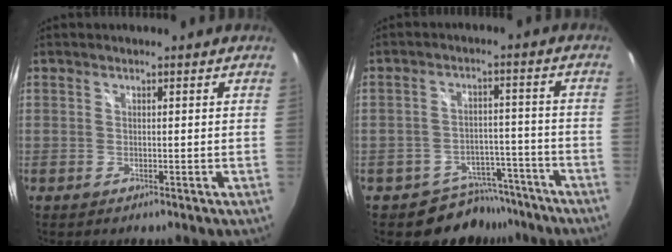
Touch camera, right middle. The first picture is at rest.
{"total": 9.0, "force": [-7.3, 5.2, 0.7], "torque": [-0.016, 0.025, -0.090]}